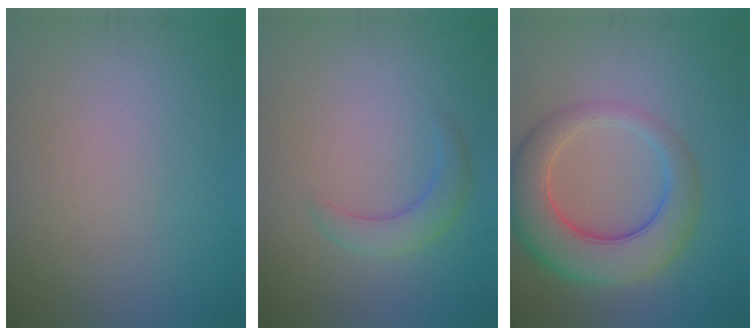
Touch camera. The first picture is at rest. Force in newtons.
{"total": 2.5, "press": 2.5, "slide": 0.2}
{"total": 7.8, "press": 7.8, "slide": 0.4}